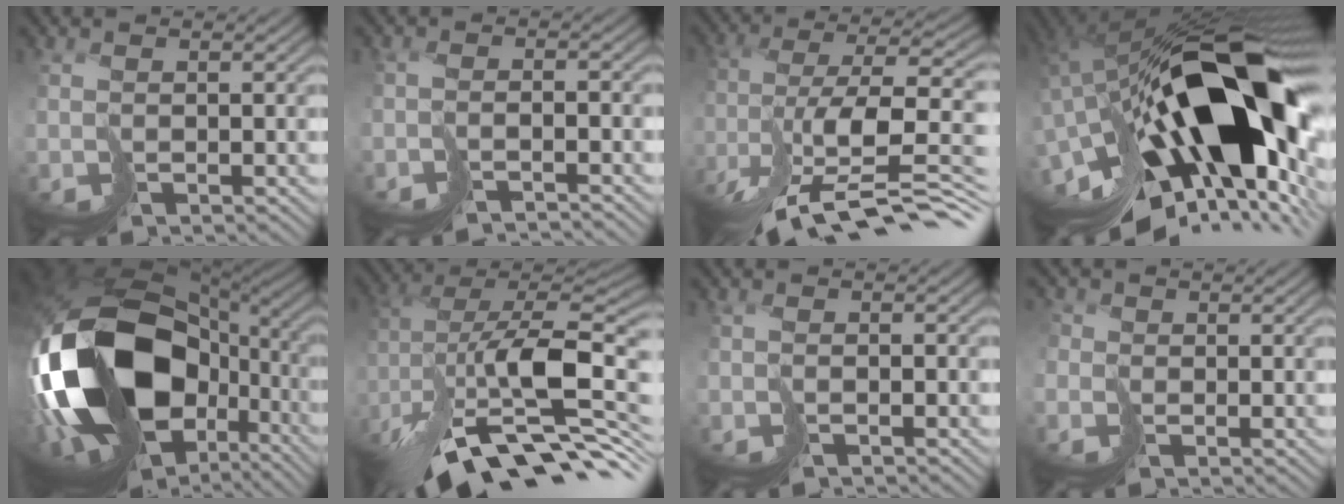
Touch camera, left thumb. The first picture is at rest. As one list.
[{"total": 2.6, "force": [-2.6, -0.3, 0.4], "torque": [-0.001, 0.001, -0.045]}, {"total": 13.0, "force": [-7.0, 4.5, 10.0], "torque": [-0.195, 0.011, -0.117]}, {"total": 20.3, "force": [-4.0, 9.8, 17.3], "torque": [-0.309, -0.020, -0.066]}, {"total": 21.2, "force": [-2.9, 13.9, 15.7], "torque": [-0.367, -0.066, -0.008]}, {"total": 14.9, "force": [-6.3, 6.9, 11.7], "torque": [-0.225, -0.004, -0.099]}, {"total": 0.7, "force": [-0.7, -0.1, 0.0], "torque": [0.004, 0.004, -0.015]}, {"total": 1.5, "force": [-0.6, 1.3, -0.5], "torque": [0.016, 0.005, -0.022]}]